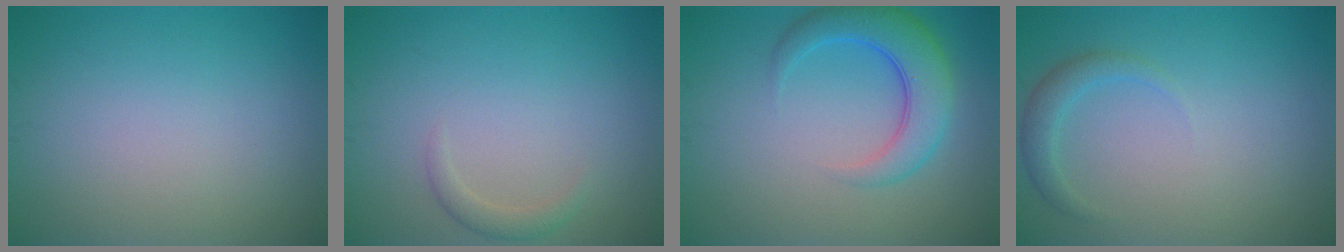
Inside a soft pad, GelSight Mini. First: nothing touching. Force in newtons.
{"total": 1.2, "press": 1.2, "slide": 0.0}
{"total": 5.1, "press": 5.1, "slide": 0.3}
{"total": 1.7, "press": 1.7, "slide": 0.1}